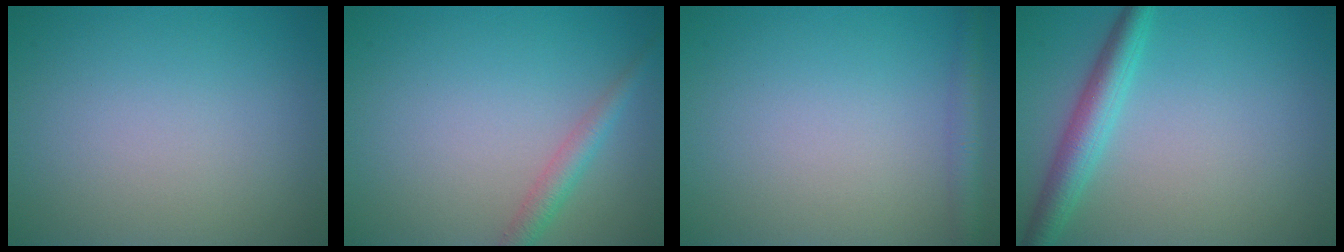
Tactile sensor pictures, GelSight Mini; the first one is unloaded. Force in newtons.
{"total": 2.1, "press": 2.1, "slide": 0.0}
{"total": 2.1, "press": 2.1, "slide": 0.1}
{"total": 3.5, "press": 3.5, "slide": 0.1}